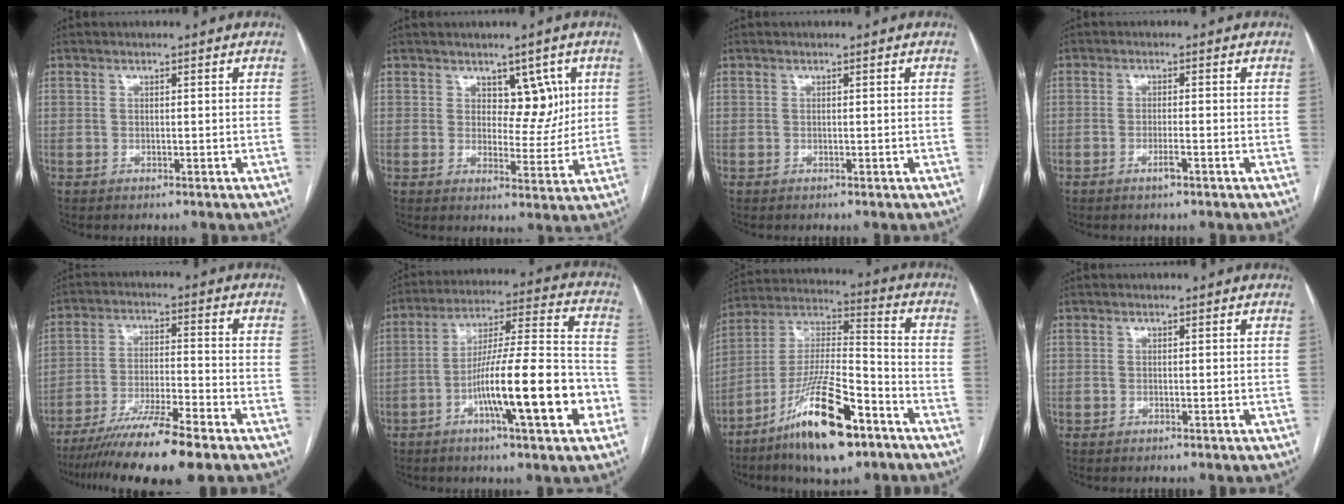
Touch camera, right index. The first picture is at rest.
{"total": 5.5, "force": [2.3, 3.2, 3.8], "torque": [-0.038, 0.003, 0.036]}
{"total": 0.0}
{"total": 1.9, "force": [-1.1, 0.2, 1.6], "torque": [-0.029, -0.001, -0.019]}
{"total": 13.4, "force": [-10.3, -0.1, 8.5], "torque": [-0.148, -0.029, -0.174]}
{"total": 17.9, "force": [-6.4, 1.8, 16.7], "torque": [-0.272, 0.007, -0.099]}
{"total": 18.0, "force": [-10.6, 3.9, 14.0], "torque": [-0.276, -0.013, -0.186]}
{"total": 0.0}